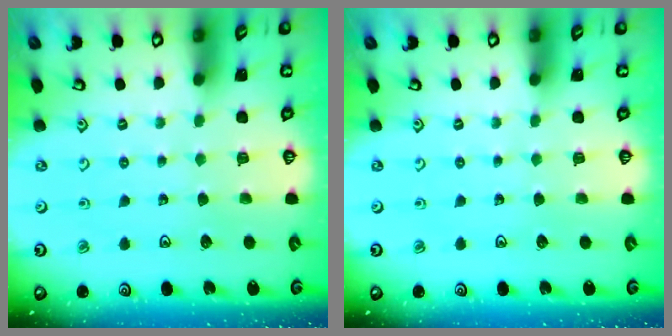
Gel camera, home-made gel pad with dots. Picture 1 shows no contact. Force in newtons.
{"total": 0.0}